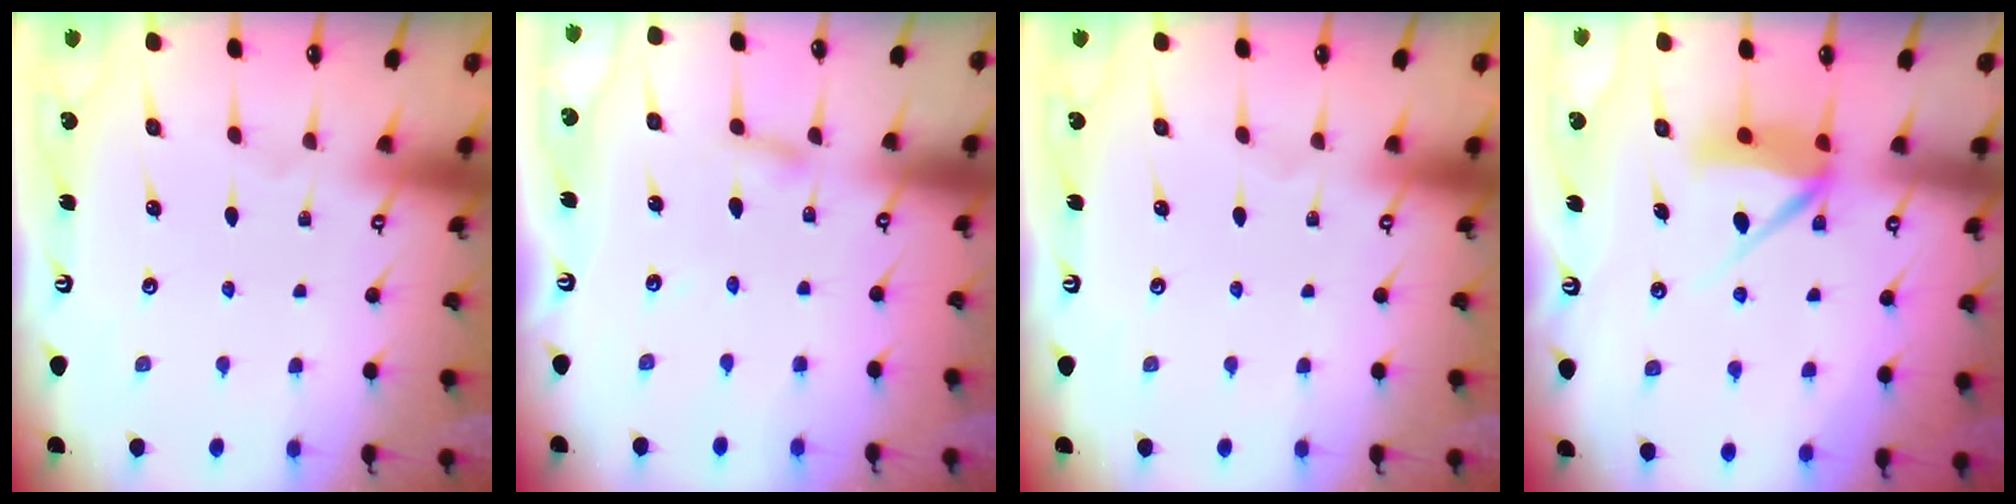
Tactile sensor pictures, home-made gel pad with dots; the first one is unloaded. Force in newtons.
{"total": 2.8, "press": 2.7, "slide": 0.3}
{"total": 0.0}
{"total": 7.4, "press": 7.4, "slide": 0.8}